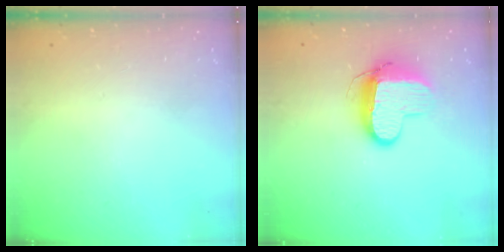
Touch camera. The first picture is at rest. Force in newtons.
{"total": 10.4, "press": 10.3, "slide": 0.9}